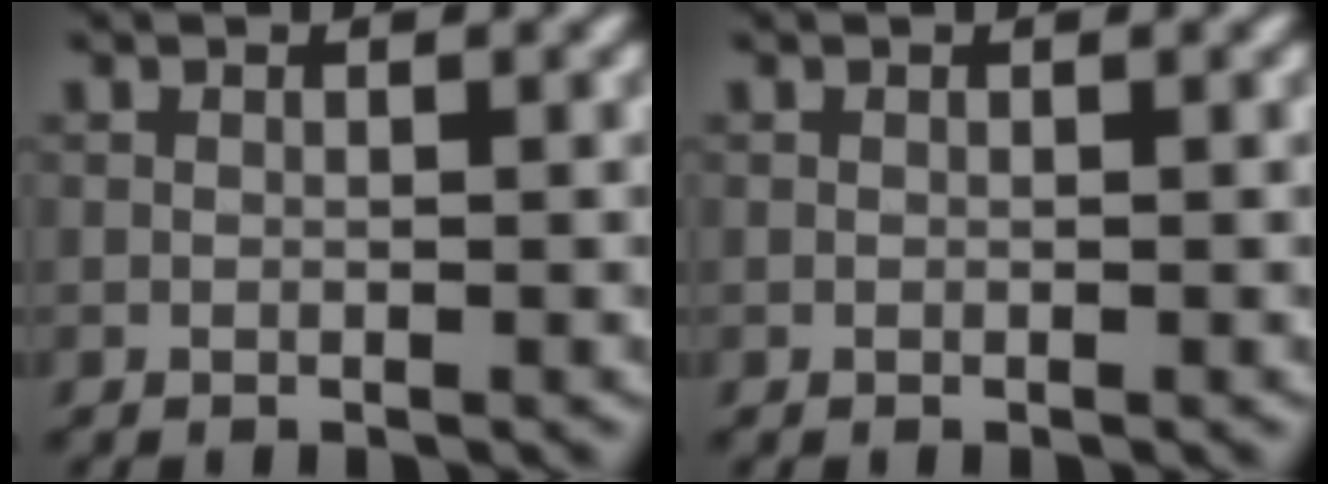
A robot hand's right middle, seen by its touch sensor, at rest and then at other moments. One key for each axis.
{"total": 0.0}